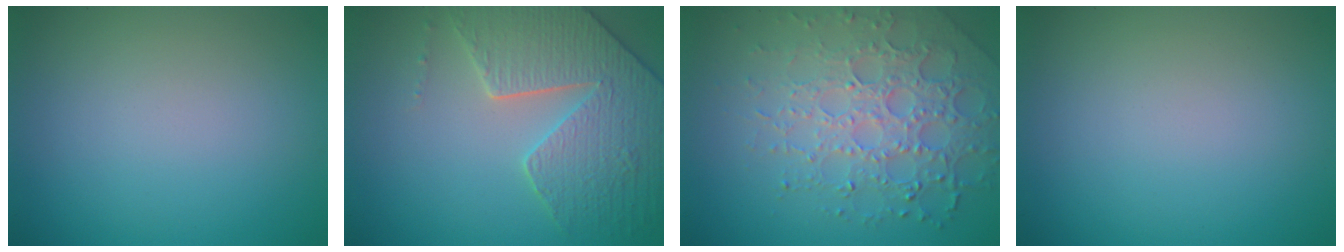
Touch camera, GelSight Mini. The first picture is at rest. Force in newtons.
{"total": 5.6, "press": 5.2, "slide": 2.2}
{"total": 6.2, "press": 4.7, "slide": 4.0}
{"total": 0.0}